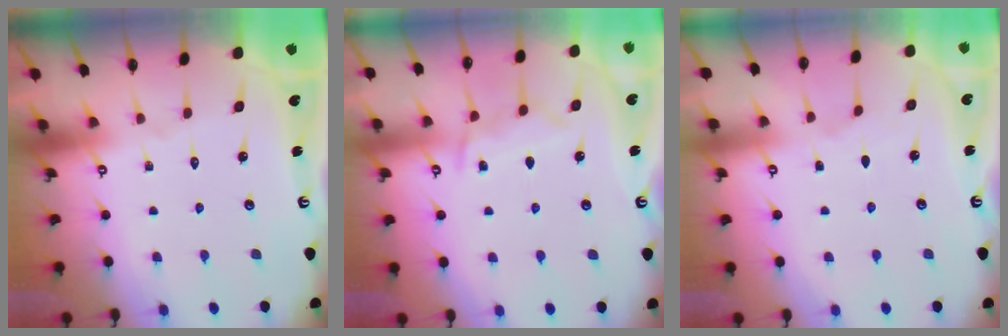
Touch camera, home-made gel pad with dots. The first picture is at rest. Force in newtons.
{"total": 8.5, "press": 8.4, "slide": 1.0}
{"total": 1.4, "press": 1.3, "slide": 0.2}